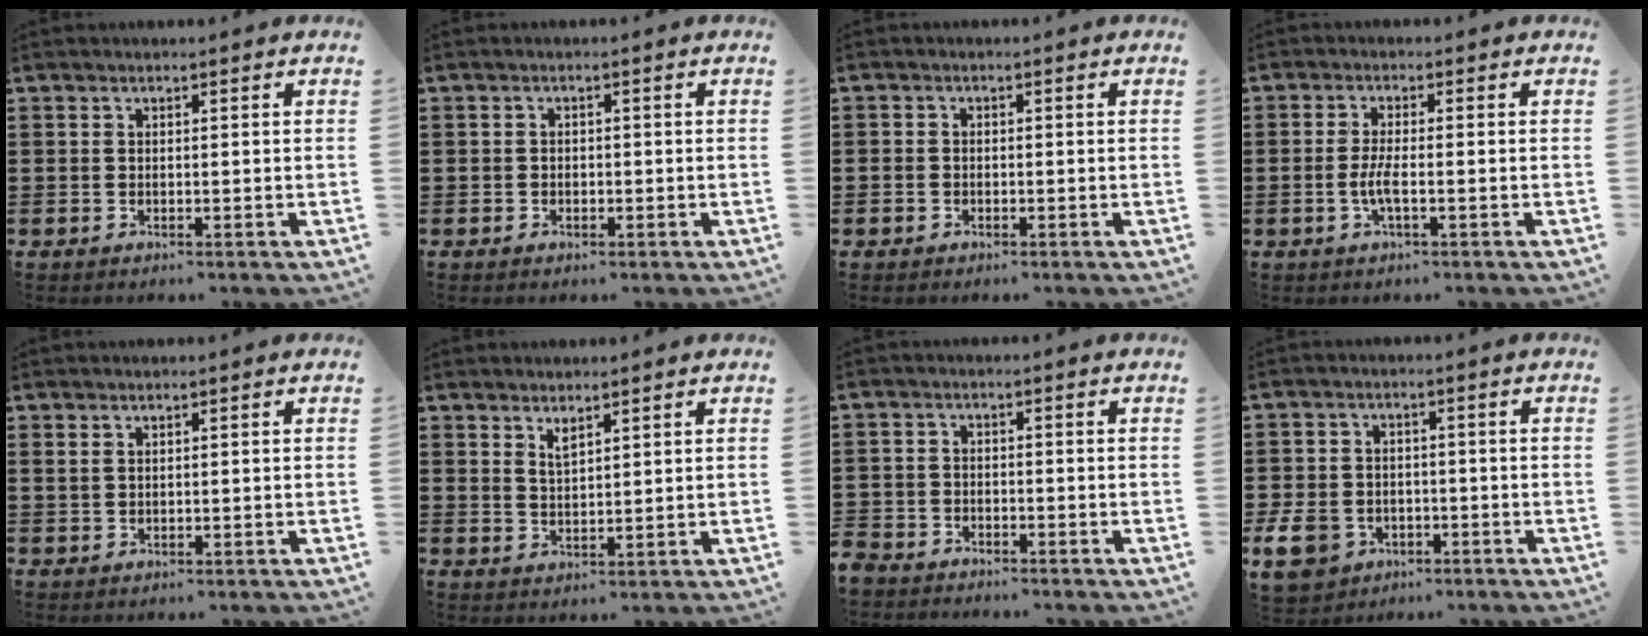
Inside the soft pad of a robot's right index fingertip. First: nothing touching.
{"total": 1.0, "force": [-0.4, 0.9, 0.2], "torque": [-0.006, 0.002, -0.011]}
{"total": 1.0, "force": [-0.8, 0.6, 0.1], "torque": [-0.004, 0.001, -0.018]}
{"total": 3.2, "force": [-1.0, 0.5, 2.9], "torque": [-0.073, -0.007, -0.027]}
{"total": 0.9, "force": [0.6, 0.5, 0.4], "torque": [-0.010, 0.003, 0.011]}
{"total": 2.1, "force": [1.7, 0.7, 1.0], "torque": [-0.022, 0.002, 0.031]}
{"total": 3.1, "force": [-2.9, 1.0, -0.2], "torque": [-0.019, -0.005, -0.069]}
{"total": 6.6, "force": [-3.0, 5.0, 2.9], "torque": [-0.095, 0.007, -0.063]}